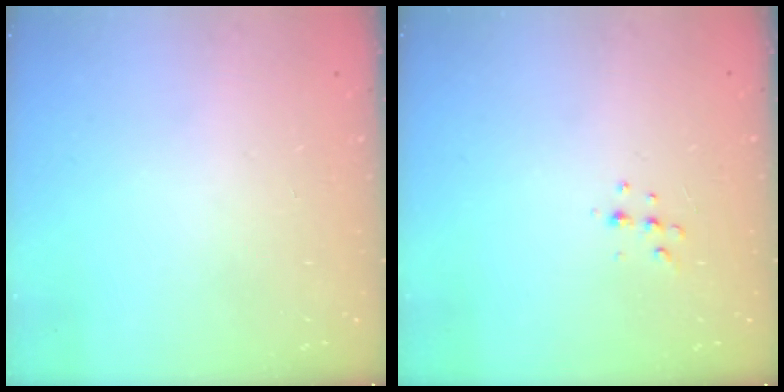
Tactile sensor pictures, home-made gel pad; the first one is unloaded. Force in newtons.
{"total": 5.6, "press": 5.6, "slide": 0.7}